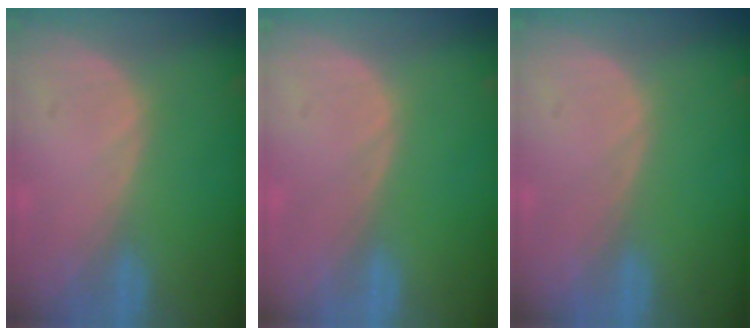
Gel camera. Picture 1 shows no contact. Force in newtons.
{"total": 0.0}
{"total": 0.0}